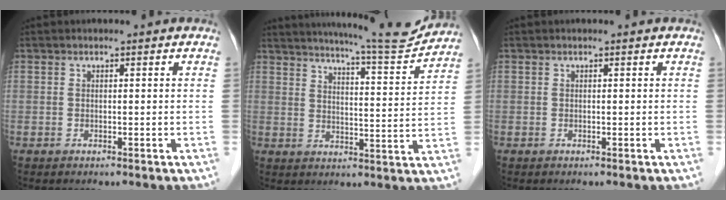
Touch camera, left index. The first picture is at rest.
{"total": 13.6, "force": [12.9, -0.5, 4.2], "torque": [-0.067, -0.024, 0.171]}
{"total": 0.0}